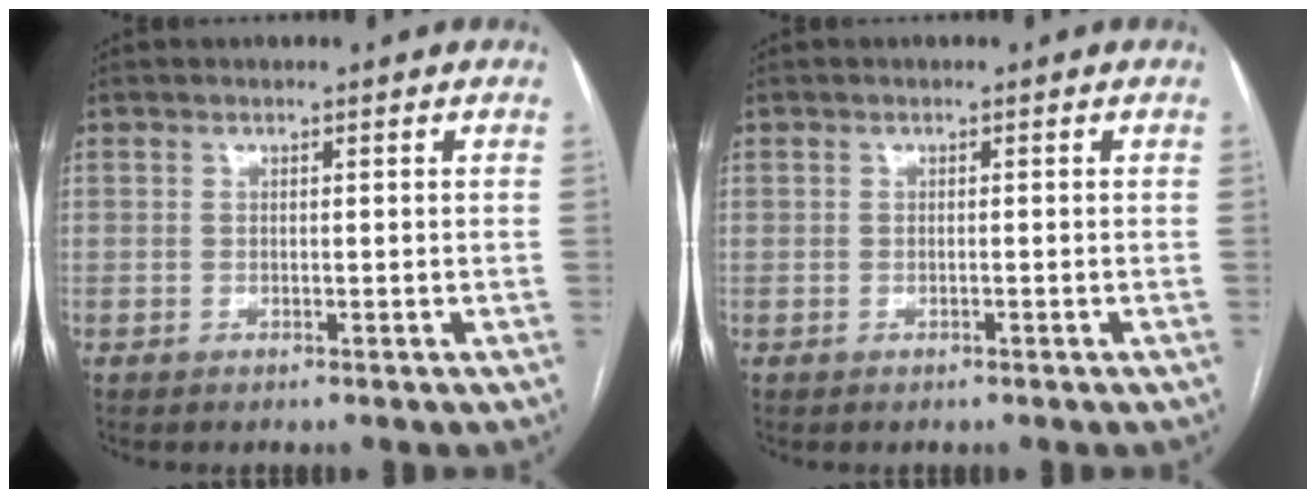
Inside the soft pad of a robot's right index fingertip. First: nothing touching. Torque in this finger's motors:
{"motor_torque": [-0.21, 0.16, -0.02, 0.00]}